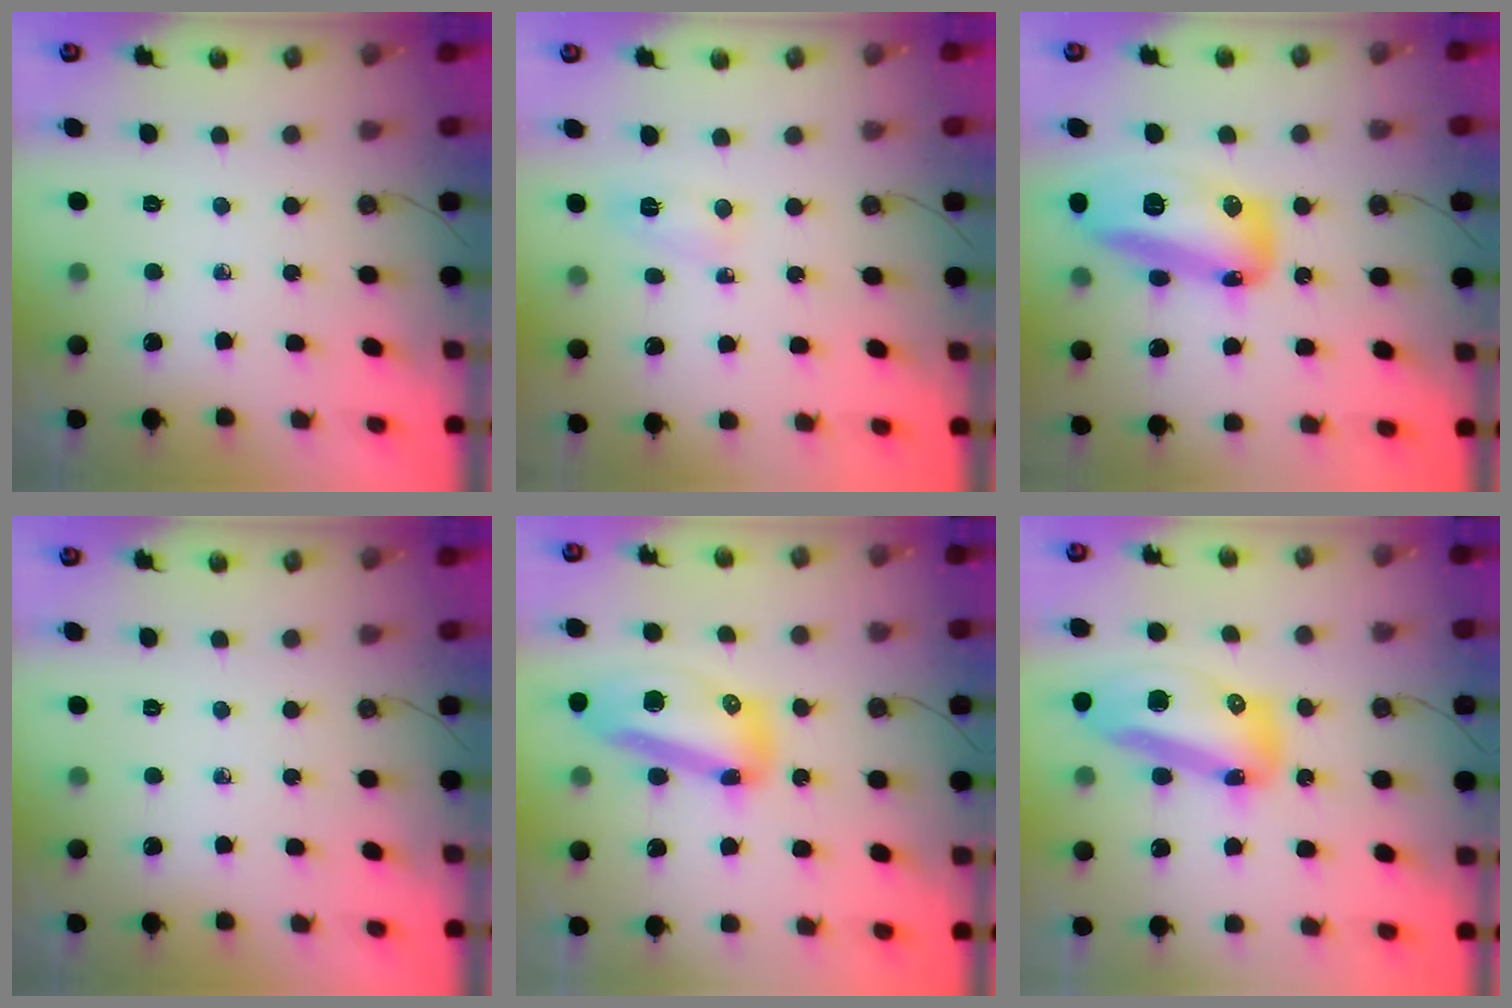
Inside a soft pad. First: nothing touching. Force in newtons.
{"total": 2.5, "press": 2.1, "slide": 1.4}
{"total": 32.3, "press": 23.8, "slide": 21.9}
{"total": 0.0}
{"total": 15.9, "press": 15.5, "slide": 3.6}
{"total": 16.2, "press": 16.1, "slide": 1.8}